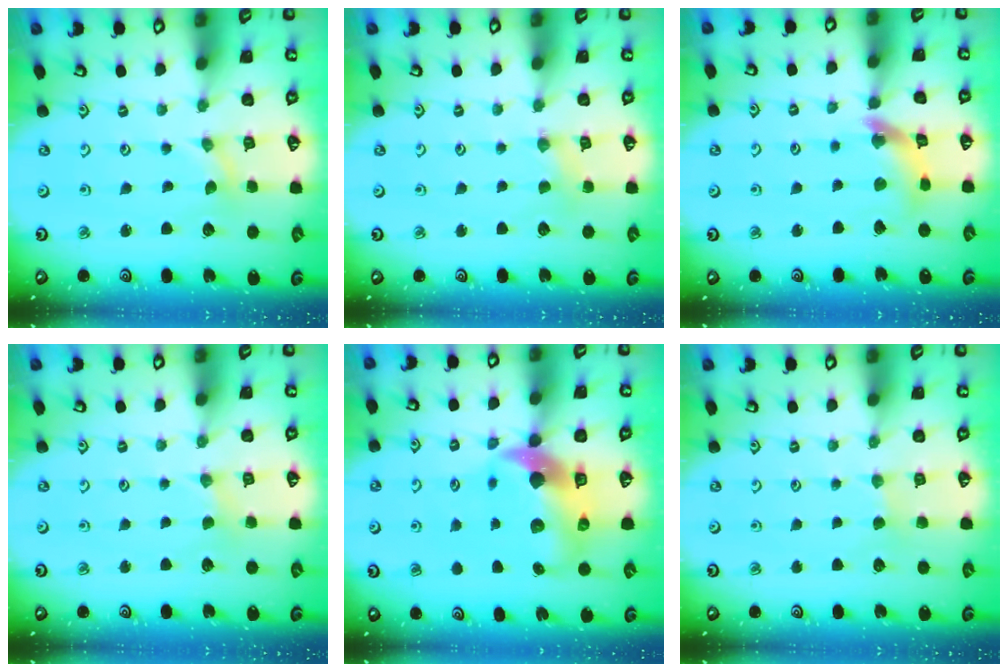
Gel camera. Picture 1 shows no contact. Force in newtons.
{"total": 2.5, "press": 2.5, "slide": 0.4}
{"total": 10.1, "press": 10.1, "slide": 1.1}
{"total": 1.7, "press": 1.7, "slide": 0.2}
{"total": 11.3, "press": 11.2, "slide": 1.8}
{"total": 2.1, "press": 2.1, "slide": 0.4}